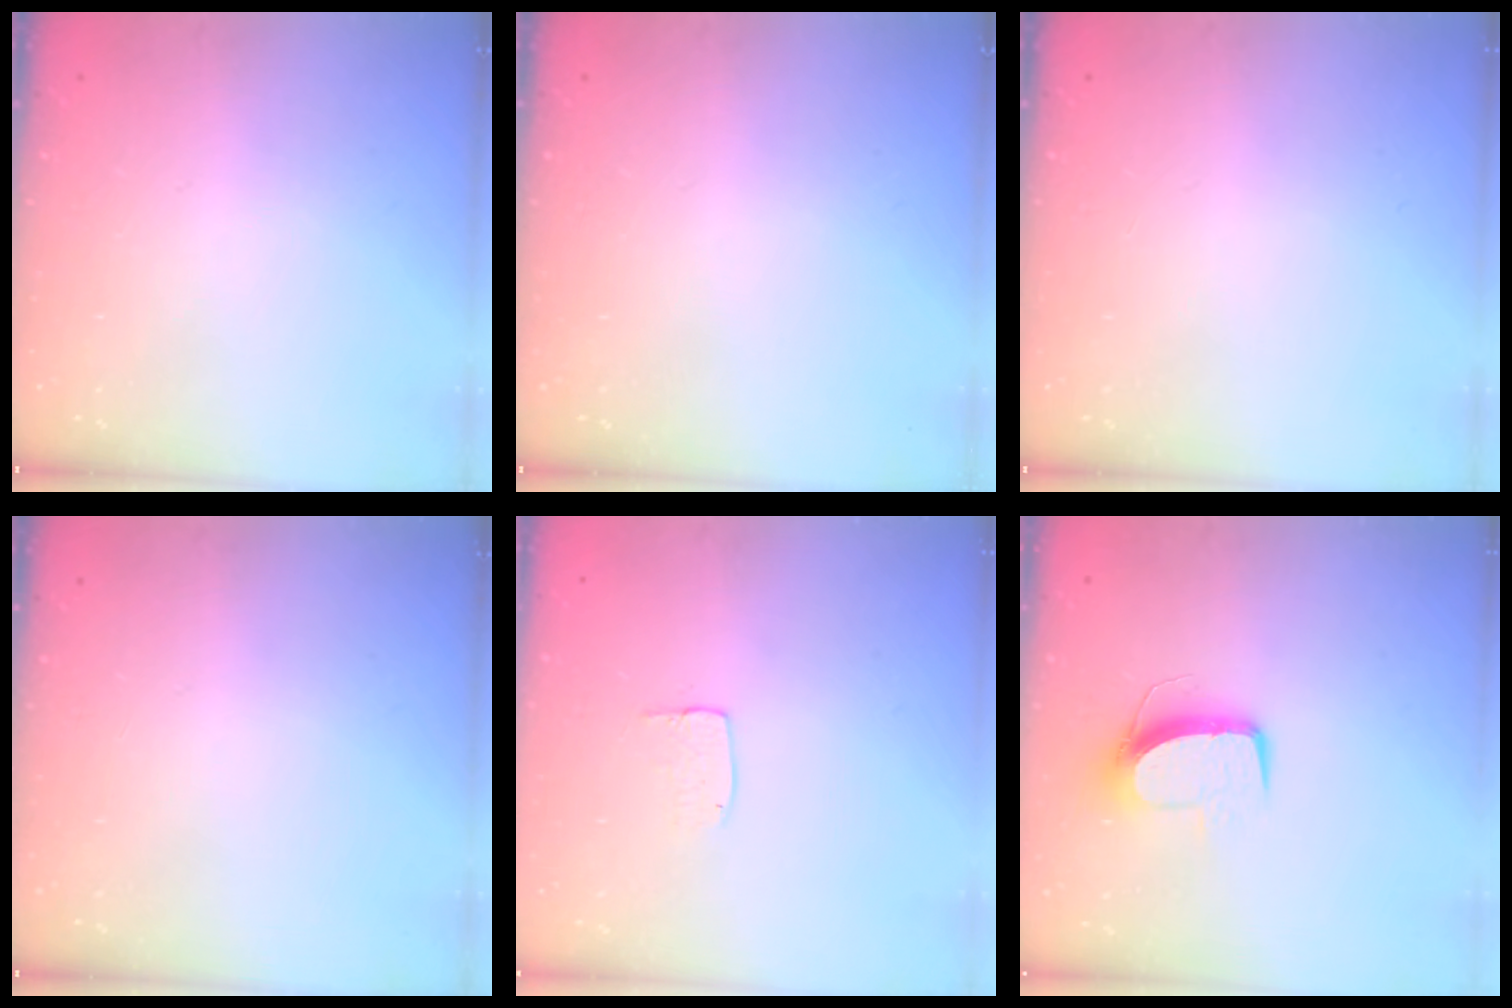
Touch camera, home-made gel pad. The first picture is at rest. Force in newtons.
{"total": 0.0}
{"total": 0.0}
{"total": 0.0}
{"total": 3.8, "press": 3.8, "slide": 0.2}
{"total": 10.2, "press": 10.2, "slide": 0.5}